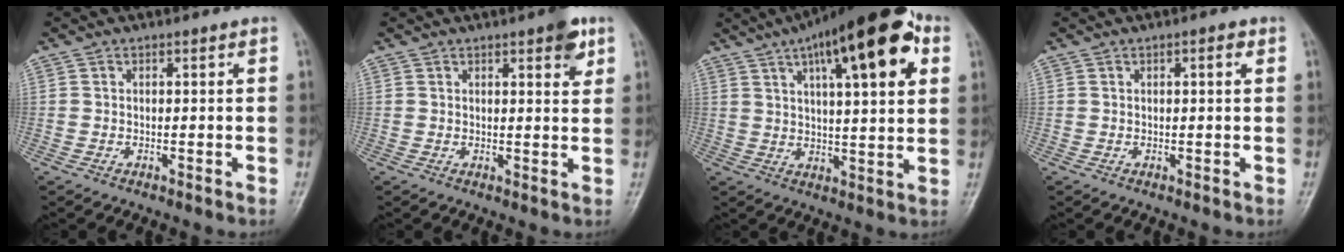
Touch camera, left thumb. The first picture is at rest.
{"total": 4.5, "force": [2.5, 1.4, 3.5], "torque": [-0.036, -0.010, 0.027]}
{"total": 21.1, "force": [9.4, 6.4, 17.8], "torque": [-0.248, 0.000, 0.137]}
{"total": 1.7, "force": [0.6, 0.4, 1.5], "torque": [-0.022, 0.001, 0.007]}